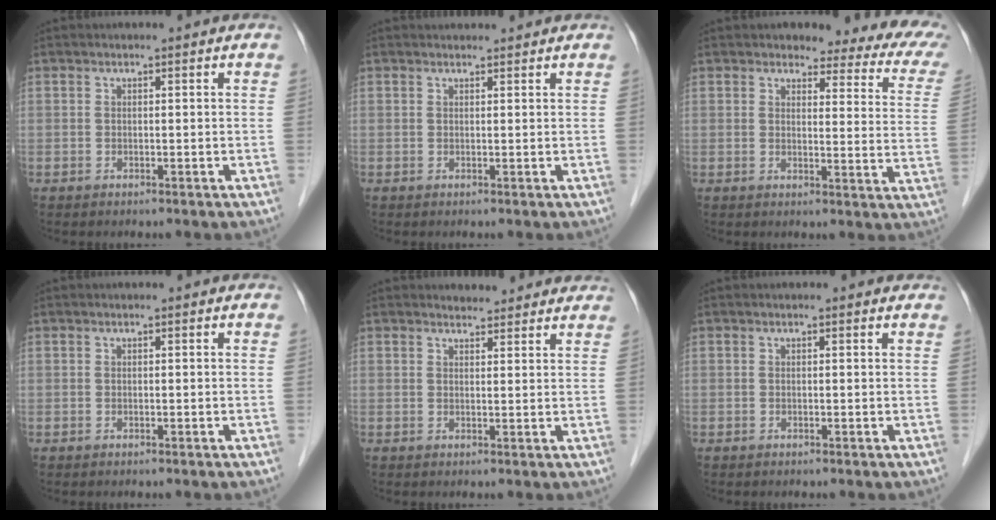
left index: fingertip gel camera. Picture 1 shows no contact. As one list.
[{"total": 2.8, "force": [2.7, 0.7, 0.4], "torque": [0.002, 0.020, 0.035]}, {"total": 12.3, "force": [10.1, 3.9, 5.8], "torque": [-0.035, -0.031, 0.082]}, {"total": 0.0}, {"total": 5.1, "force": [4.9, 1.5, 0.7], "torque": [0.001, 0.008, 0.050]}, {"total": 0.8, "force": [0.4, 0.7, 0.0], "torque": [0.008, 0.003, -0.001]}]